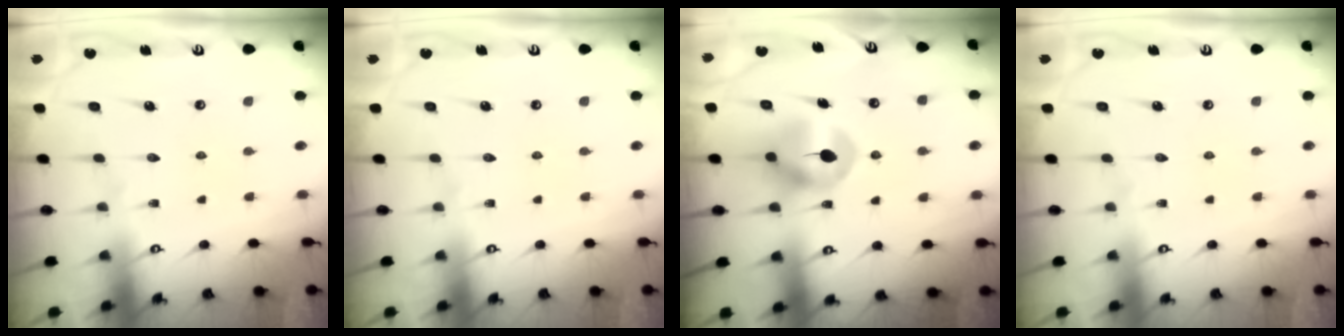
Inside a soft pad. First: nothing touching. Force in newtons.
{"total": 0.0}
{"total": 8.4, "press": 8.3, "slide": 1.2}
{"total": 0.0}